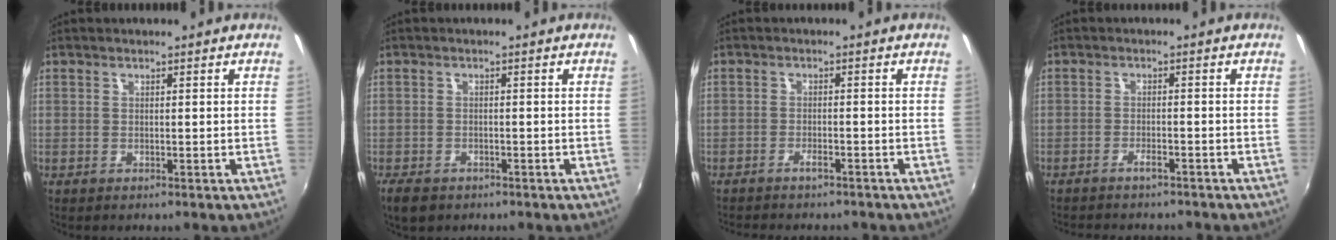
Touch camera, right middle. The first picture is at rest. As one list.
[{"total": 4.5, "force": [-3.2, 2.4, 2.0], "torque": [-0.057, -0.014, -0.054]}, {"total": 3.7, "force": [-3.3, 0.8, 1.5], "torque": [-0.040, -0.004, -0.052]}, {"total": 4.5, "force": [-4.1, 1.0, 1.7], "torque": [-0.045, -0.005, -0.061]}]